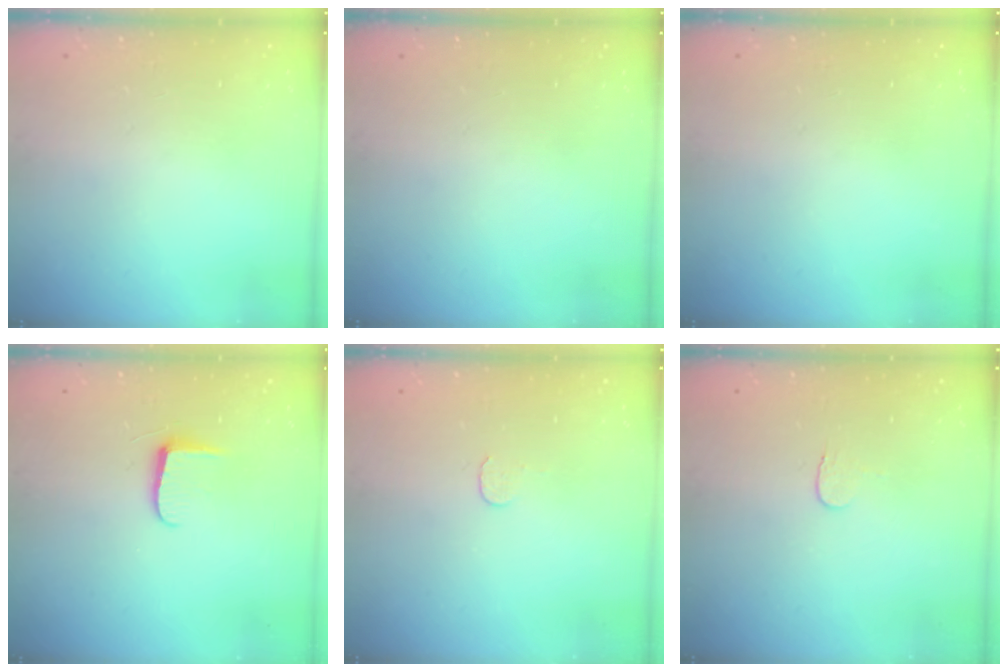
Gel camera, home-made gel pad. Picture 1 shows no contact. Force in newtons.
{"total": 0.0}
{"total": 0.0}
{"total": 5.6, "press": 5.6, "slide": 0.7}
{"total": 3.7, "press": 3.7, "slide": 0.3}
{"total": 3.9, "press": 3.8, "slide": 0.4}